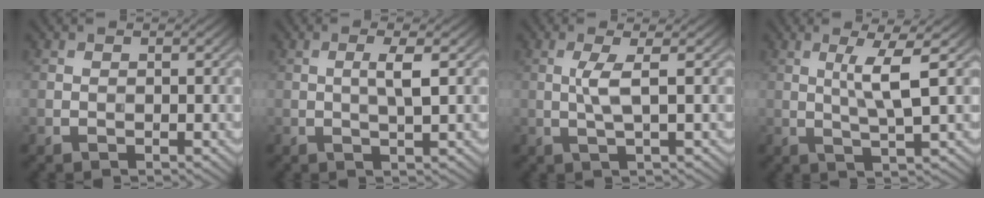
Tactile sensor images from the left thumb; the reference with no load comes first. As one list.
[{"total": 2.8, "force": [0.4, 0.3, 2.8], "torque": [-0.051, 0.004, 0.006]}, {"total": 3.2, "force": [0.4, 0.4, 3.2], "torque": [-0.067, 0.006, 0.006]}, {"total": 4.8, "force": [1.2, 0.4, 4.6], "torque": [-0.096, 0.006, 0.029]}]